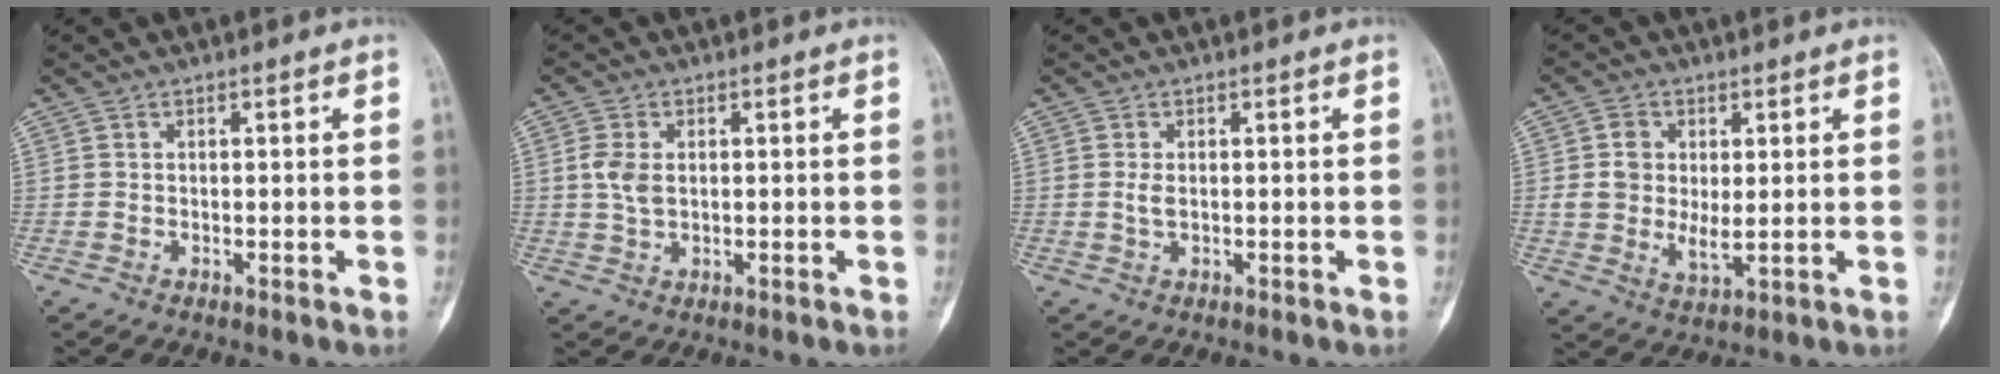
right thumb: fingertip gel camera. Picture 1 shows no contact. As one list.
[{"total": 3.9, "force": [0.5, 2.5, 3.0], "torque": [-0.063, 0.002, 0.010]}, {"total": 1.5, "force": [0.0, 0.8, 1.3], "torque": [-0.030, -0.002, 0.001]}, {"total": 6.8, "force": [1.0, 4.5, 4.9], "torque": [-0.073, -0.012, 0.021]}]